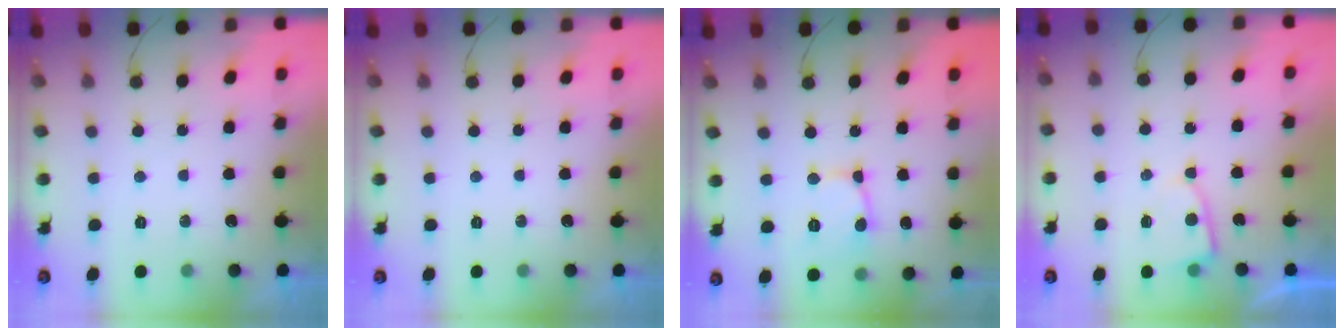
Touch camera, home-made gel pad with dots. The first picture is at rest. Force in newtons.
{"total": 0.0}
{"total": 3.5, "press": 3.4, "slide": 0.5}
{"total": 4.6, "press": 4.6, "slide": 0.4}